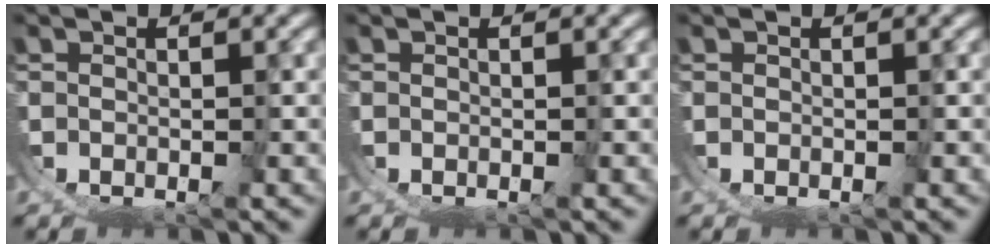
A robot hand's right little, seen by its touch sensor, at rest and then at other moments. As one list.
[{"total": 0.0}, {"total": 0.0}]